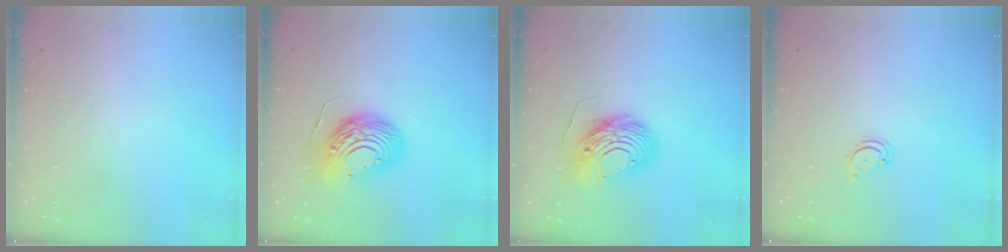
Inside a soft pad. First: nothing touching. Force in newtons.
{"total": 13.8, "press": 13.8, "slide": 1.1}
{"total": 12.0, "press": 11.9, "slide": 1.3}
{"total": 3.2, "press": 3.2, "slide": 0.3}